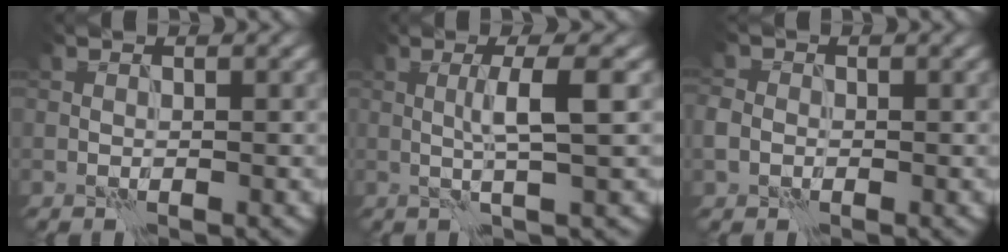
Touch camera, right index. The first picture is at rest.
{"total": 3.5, "force": [0.3, 0.4, 3.5], "torque": [-0.059, 0.005, 0.004]}
{"total": 2.1, "force": [-0.3, 1.9, 0.9], "torque": [-0.016, 0.004, -0.005]}